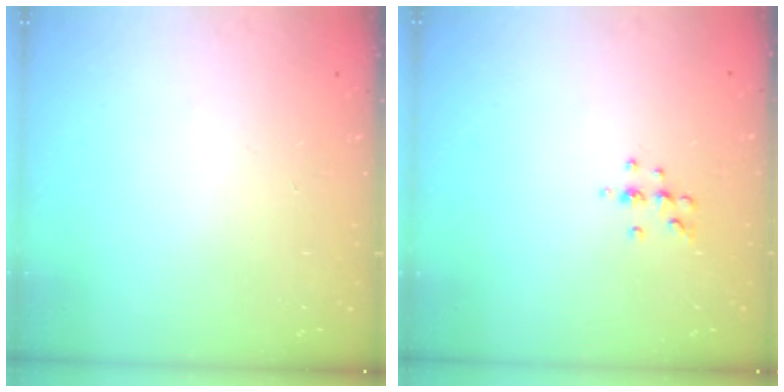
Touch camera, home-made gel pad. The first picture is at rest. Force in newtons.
{"total": 5.5, "press": 5.2, "slide": 1.6}